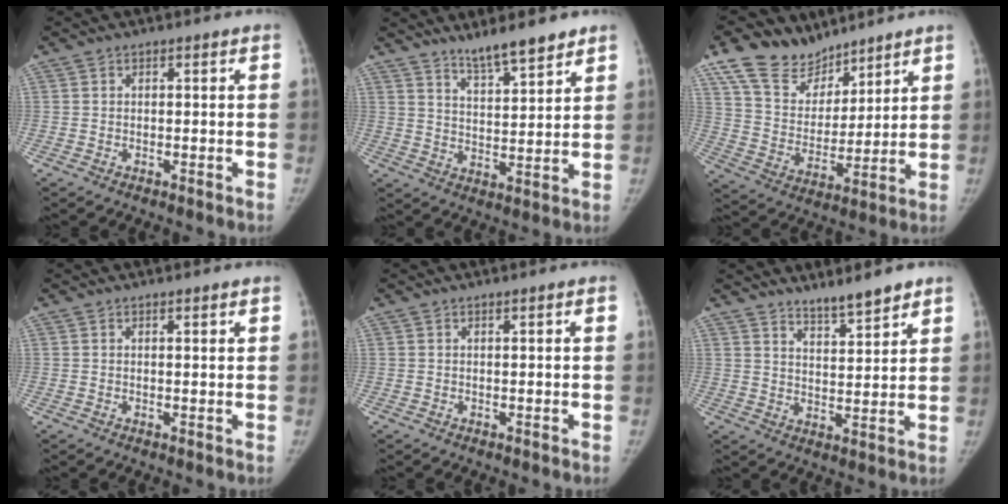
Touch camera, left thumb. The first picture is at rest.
{"total": 8.7, "force": [7.2, 1.5, 4.8], "torque": [-0.069, -0.051, 0.126]}
{"total": 14.9, "force": [11.5, 8.2, 4.8], "torque": [-0.054, -0.052, 0.220]}
{"total": 1.0, "force": [0.7, 0.0, 0.7], "torque": [-0.009, -0.004, 0.011]}
{"total": 0.9, "force": [0.4, -0.1, 0.8], "torque": [-0.013, -0.001, 0.007]}
{"total": 6.9, "force": [5.9, 1.1, 3.4], "torque": [-0.047, -0.044, 0.103]}